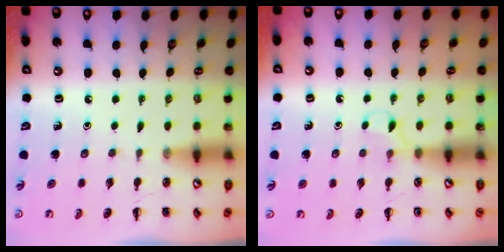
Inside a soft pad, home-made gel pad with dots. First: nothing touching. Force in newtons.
{"total": 3.6, "press": 3.3, "slide": 1.3}